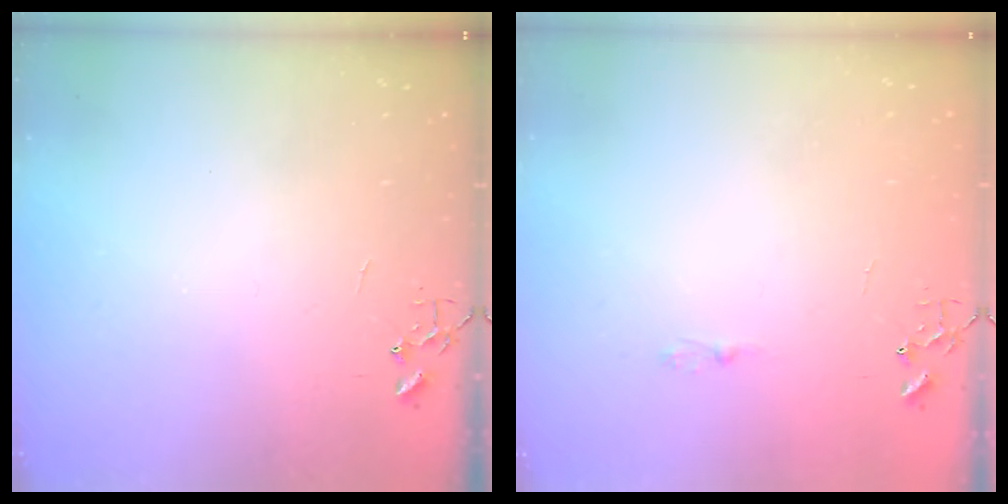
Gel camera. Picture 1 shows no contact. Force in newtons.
{"total": 2.5, "press": 2.5, "slide": 0.3}